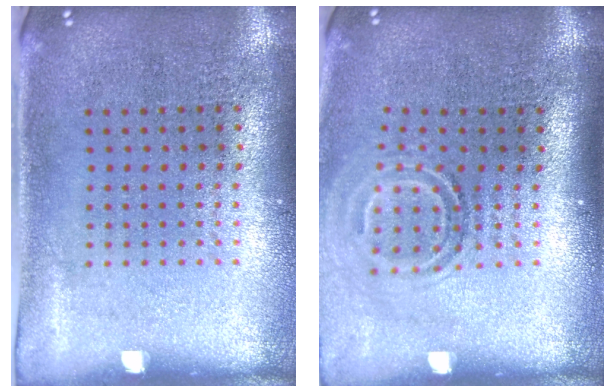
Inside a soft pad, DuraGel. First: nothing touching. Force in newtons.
{"total": 1.8, "press": 1.1, "slide": 1.4}